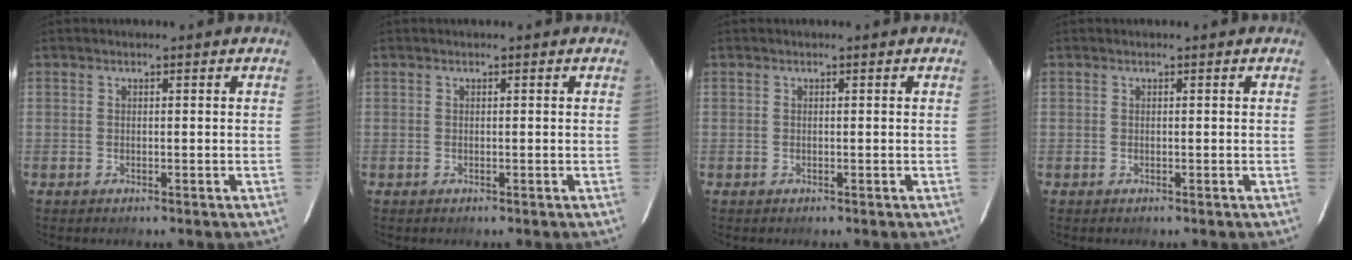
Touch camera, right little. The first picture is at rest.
{"total": 0.0}
{"total": 0.0}
{"total": 0.0}